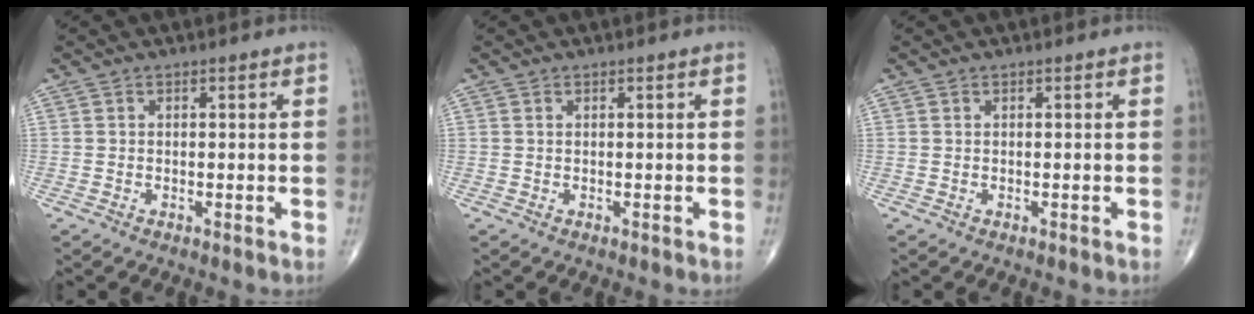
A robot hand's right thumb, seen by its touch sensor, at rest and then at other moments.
{"total": 0.0}
{"total": 0.0}